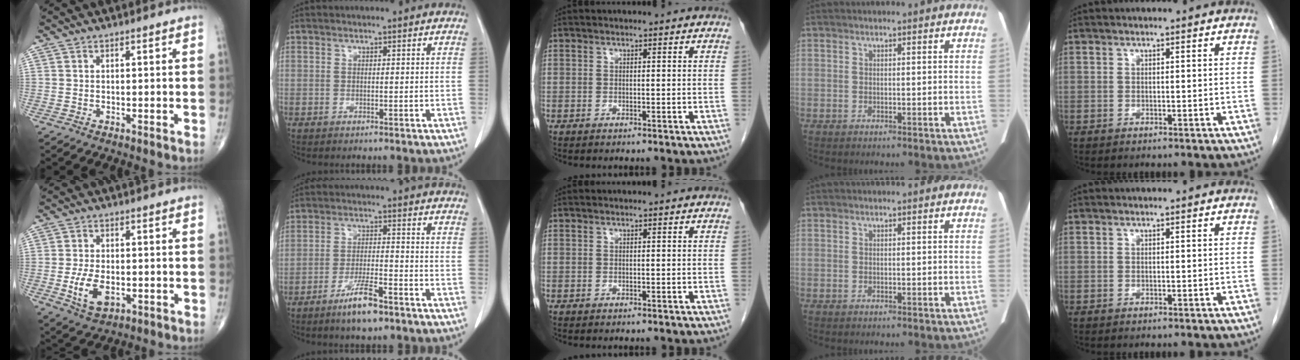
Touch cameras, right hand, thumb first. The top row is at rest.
{"thumb": {"total": 7.2, "force": [-1.9, 4.1, 5.6], "torque": [-0.102, -0.001, -0.026]}, "index": {"total": 6.9, "force": [-4.8, 1.0, 4.9], "torque": [-0.095, -0.007, -0.082]}}